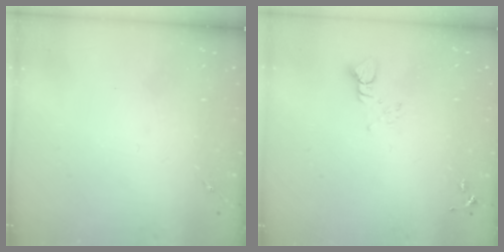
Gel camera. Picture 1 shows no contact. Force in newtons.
{"total": 3.9, "press": 3.9, "slide": 0.4}